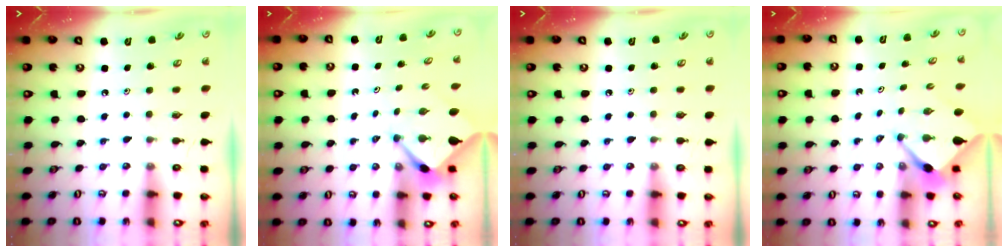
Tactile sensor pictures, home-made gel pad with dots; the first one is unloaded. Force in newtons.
{"total": 2.4, "press": 2.4, "slide": 0.3}
{"total": 2.4, "press": 2.4, "slide": 0.4}
{"total": 2.7, "press": 2.7, "slide": 0.3}